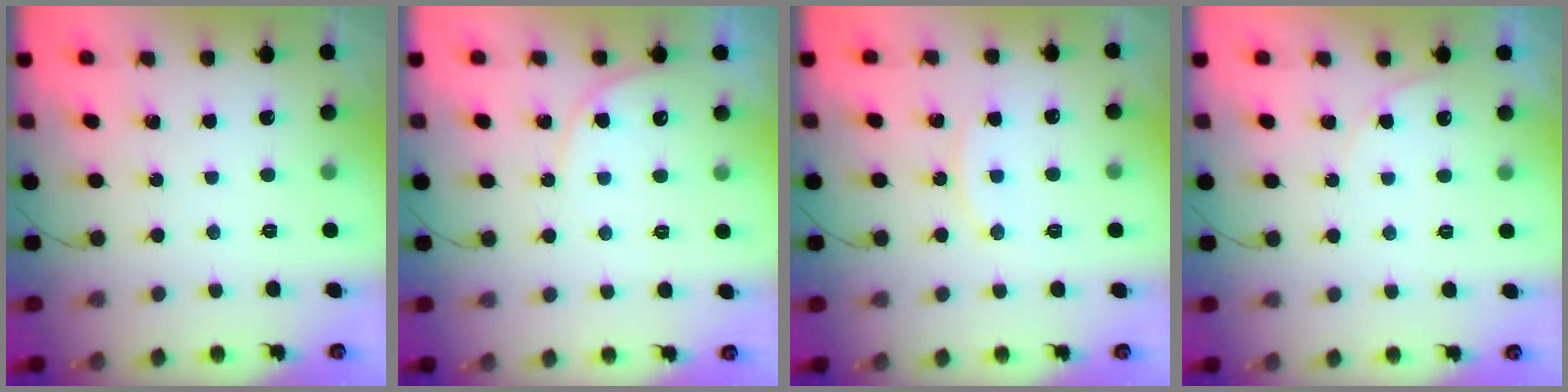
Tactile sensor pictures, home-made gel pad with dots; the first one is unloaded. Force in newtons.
{"total": 4.4, "press": 4.3, "slide": 0.3}
{"total": 8.6, "press": 8.6, "slide": 0.5}
{"total": 3.3, "press": 3.3, "slide": 0.2}